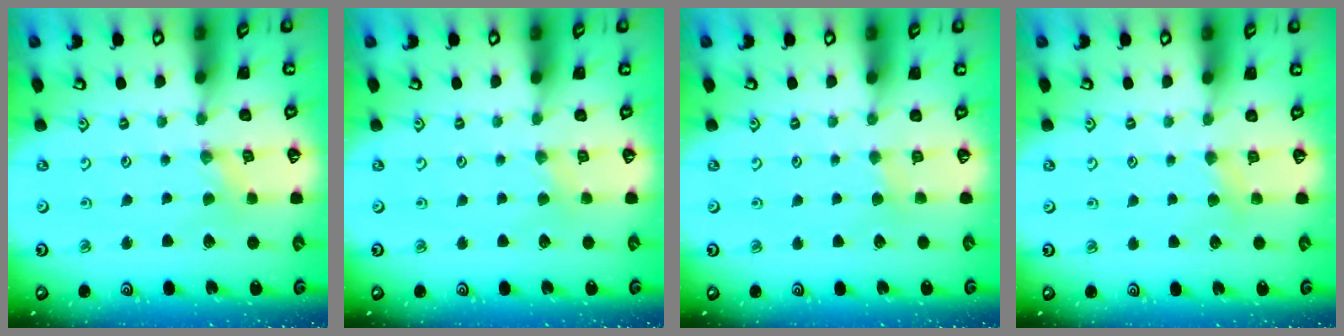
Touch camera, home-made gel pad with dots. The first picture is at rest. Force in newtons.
{"total": 2.4, "press": 2.4, "slide": 0.4}
{"total": 2.0, "press": 2.0, "slide": 0.3}
{"total": 2.9, "press": 2.8, "slide": 0.5}